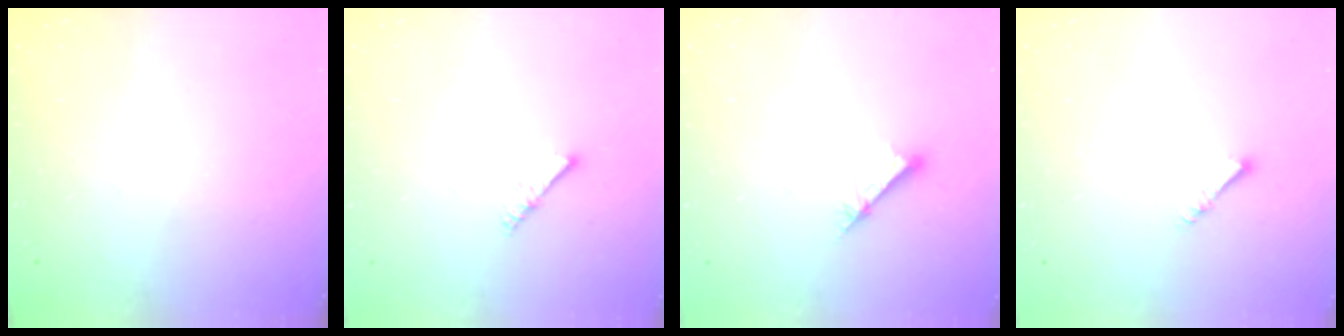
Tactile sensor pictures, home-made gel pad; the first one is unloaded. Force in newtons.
{"total": 2.0, "press": 1.9, "slide": 0.4}
{"total": 2.6, "press": 2.6, "slide": 0.2}
{"total": 1.6, "press": 1.6, "slide": 0.3}